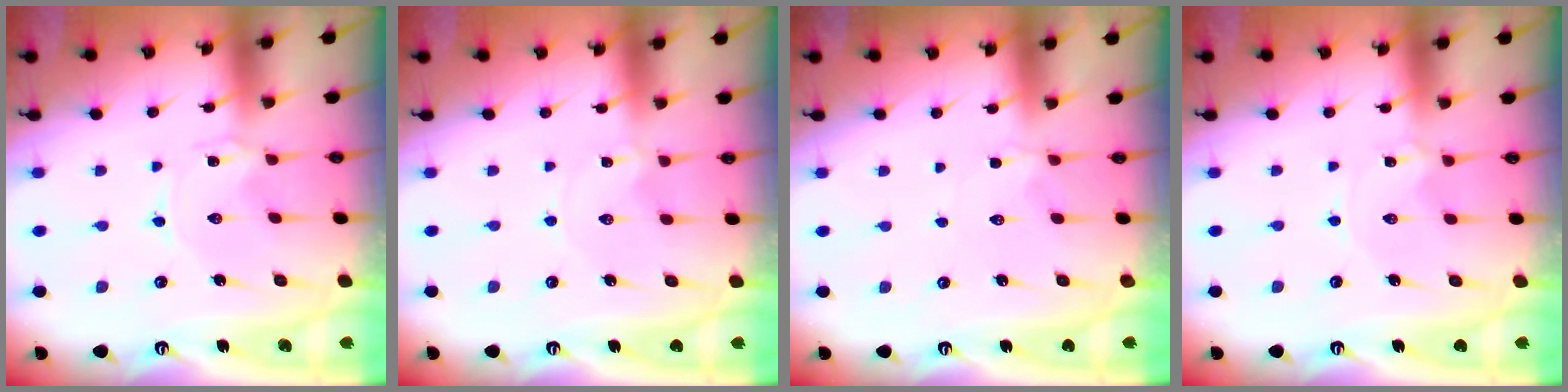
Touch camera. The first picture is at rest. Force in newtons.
{"total": 0.0}
{"total": 1.9, "press": 1.9, "slide": 0.5}
{"total": 0.7, "press": 0.7, "slide": 0.1}